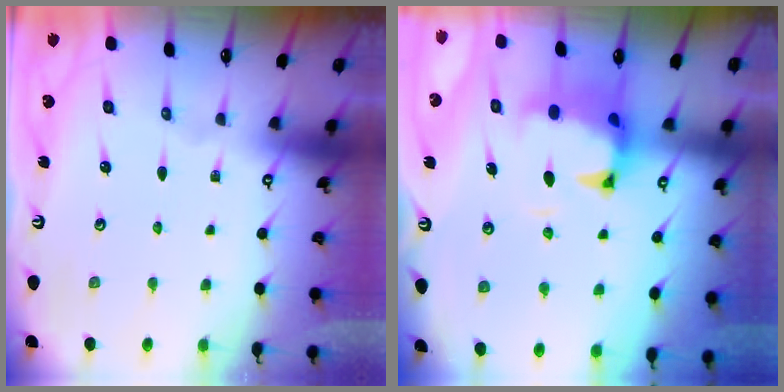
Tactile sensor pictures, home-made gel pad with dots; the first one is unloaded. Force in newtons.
{"total": 2.8, "press": 2.4, "slide": 1.3}